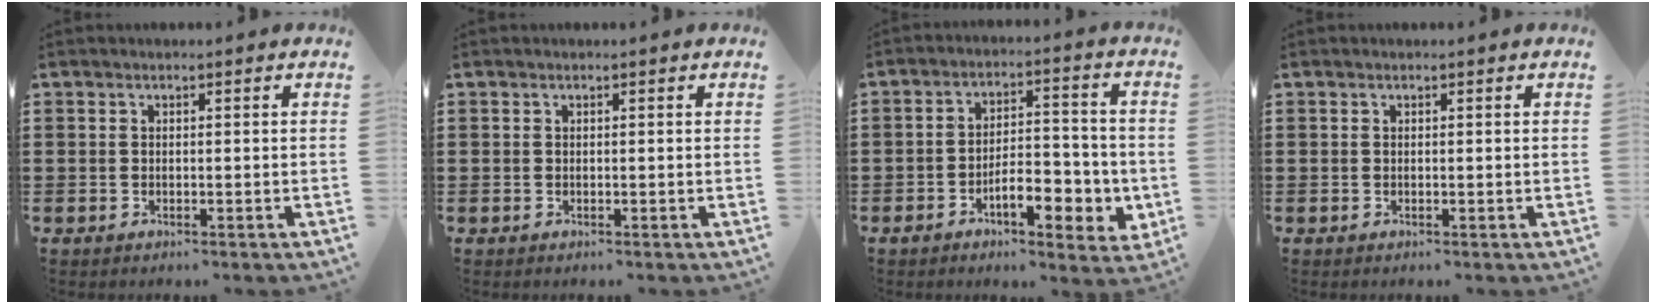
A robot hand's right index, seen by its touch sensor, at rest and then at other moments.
{"total": 0.0}
{"total": 8.1, "force": [-3.3, 3.6, 6.5], "torque": [-0.090, 0.006, -0.057]}
{"total": 0.0}